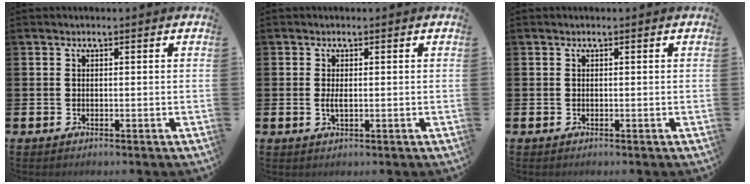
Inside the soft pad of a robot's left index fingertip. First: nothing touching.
{"total": 1.6, "force": [0.0, 0.6, 1.5], "torque": [-0.014, -0.004, -0.005]}
{"total": 0.0}